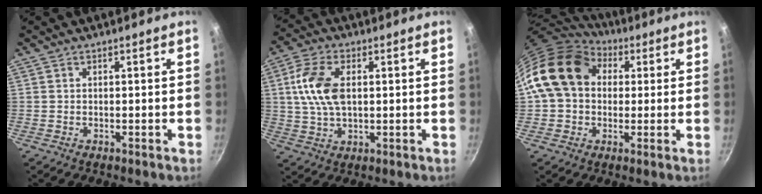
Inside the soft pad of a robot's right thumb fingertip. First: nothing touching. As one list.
[{"total": 10.2, "force": [1.7, 5.7, 8.2], "torque": [-0.155, 0.008, 0.029]}, {"total": 16.6, "force": [4.2, 12.8, 9.6], "torque": [-0.148, 0.027, 0.062]}]